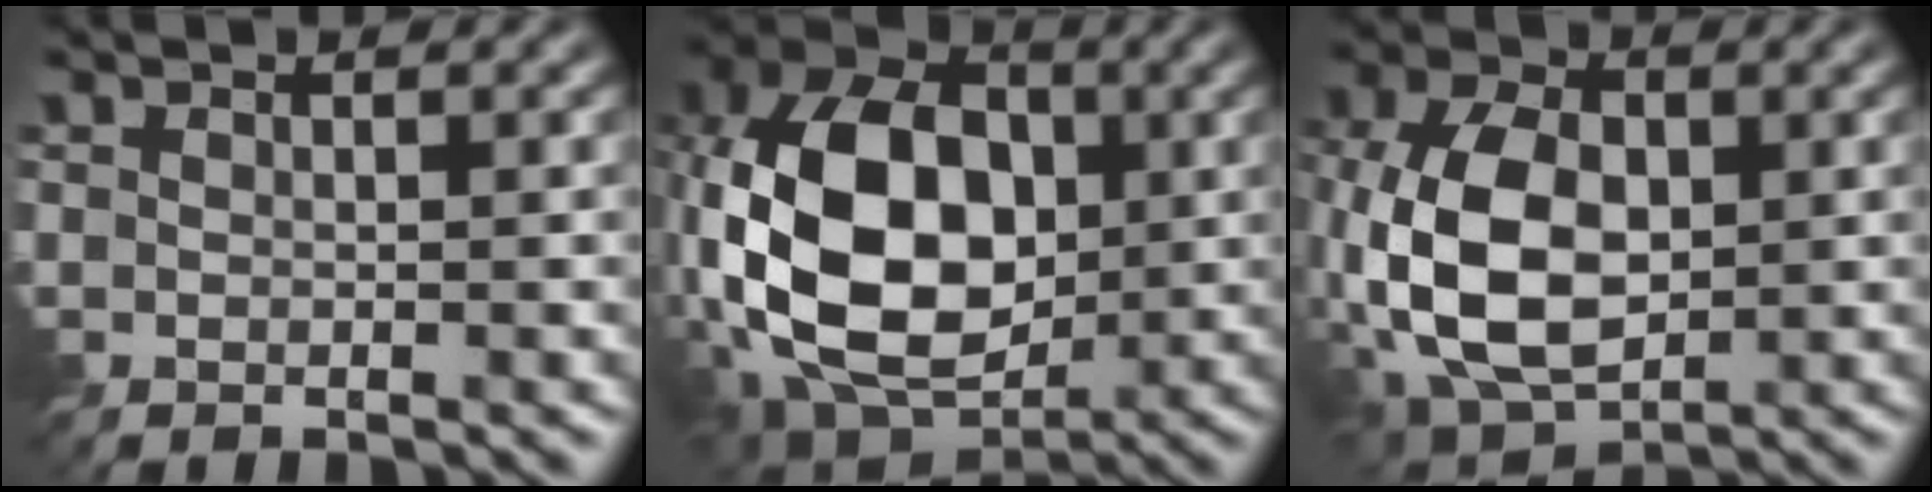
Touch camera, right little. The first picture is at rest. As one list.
[{"total": 15.2, "force": [-1.8, 10.2, 11.2], "torque": [-0.230, 0.001, -0.046]}, {"total": 10.6, "force": [-1.4, 6.7, 8.2], "torque": [-0.186, 0.001, -0.036]}]